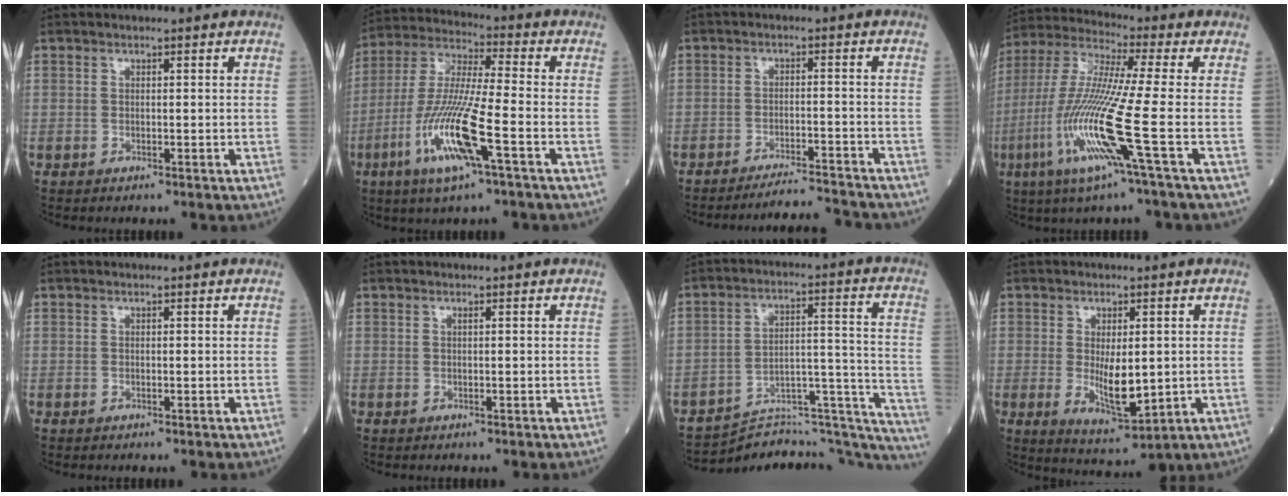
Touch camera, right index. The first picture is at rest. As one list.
[{"total": 14.3, "force": [-5.6, 0.3, 13.2], "torque": [-0.278, -0.015, -0.108]}, {"total": 7.7, "force": [-7.7, -1.0, 0.5], "torque": [-0.010, -0.002, -0.120]}, {"total": 15.0, "force": [-5.1, -1.7, 14.0], "torque": [-0.305, -0.023, -0.109]}, {"total": 0.0}, {"total": 0.0}, {"total": 23.6, "force": [-22.8, 3.9, 4.6], "torque": [-0.022, 0.059, -0.298]}, {"total": 7.5, "force": [-0.6, 2.2, 7.2], "torque": [-0.126, -0.020, 0.002]}]